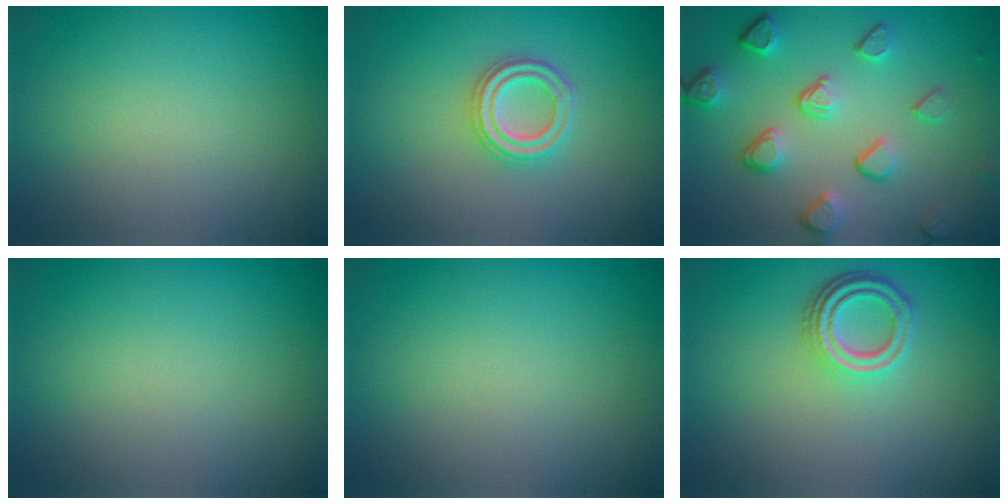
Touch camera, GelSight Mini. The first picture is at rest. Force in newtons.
{"total": 2.7, "press": 2.6, "slide": 0.7}
{"total": 5.1, "press": 3.7, "slide": 3.5}
{"total": 0.0}
{"total": 0.0}
{"total": 3.6, "press": 2.8, "slide": 2.2}